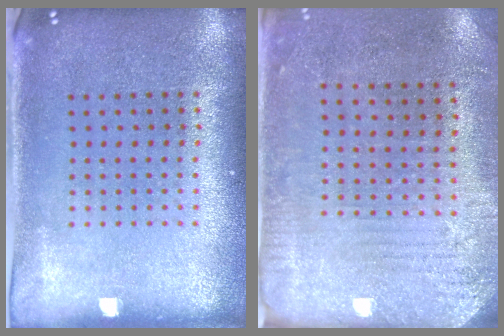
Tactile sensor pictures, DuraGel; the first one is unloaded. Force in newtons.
{"total": 2.8, "press": 2.4, "slide": 1.5}